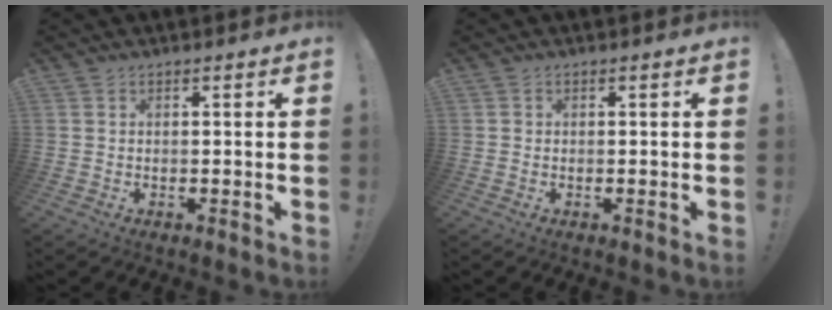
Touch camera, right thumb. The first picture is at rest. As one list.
[{"total": 0.6, "force": [0.0, 0.6, 0.1], "torque": [-0.003, 0.002, 0.000]}]